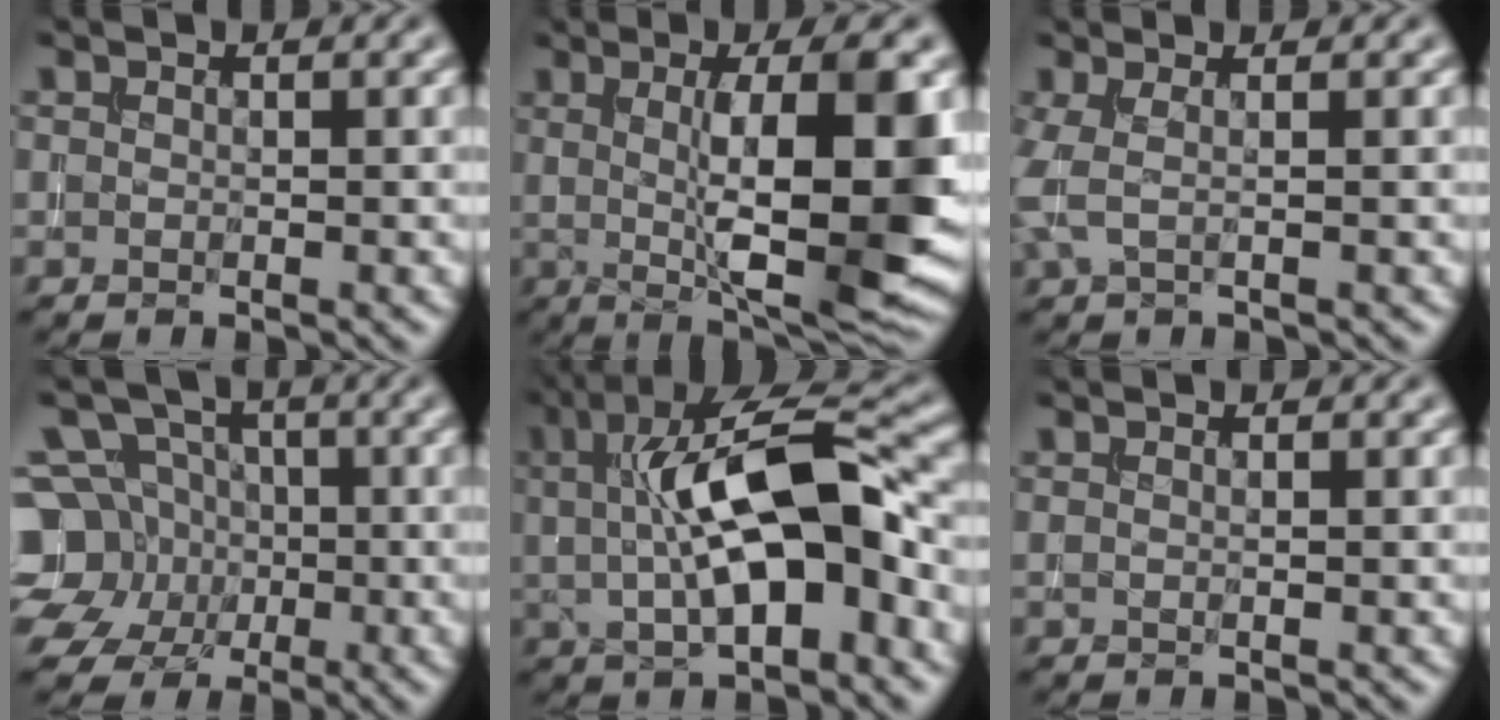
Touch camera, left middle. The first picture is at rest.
{"total": 11.7, "force": [0.4, 2.8, 11.4], "torque": [-0.156, -0.006, 0.013]}
{"total": 1.8, "force": [0.2, 0.5, 1.7], "torque": [-0.043, 0.007, -0.002]}
{"total": 10.2, "force": [-1.6, 9.4, 3.6], "torque": [-0.088, 0.019, -0.062]}
{"total": 11.4, "force": [1.1, 4.1, 10.6], "torque": [-0.157, 0.019, 0.011]}
{"total": 0.9, "force": [0.5, 0.4, 0.7], "torque": [-0.003, 0.001, -0.001]}